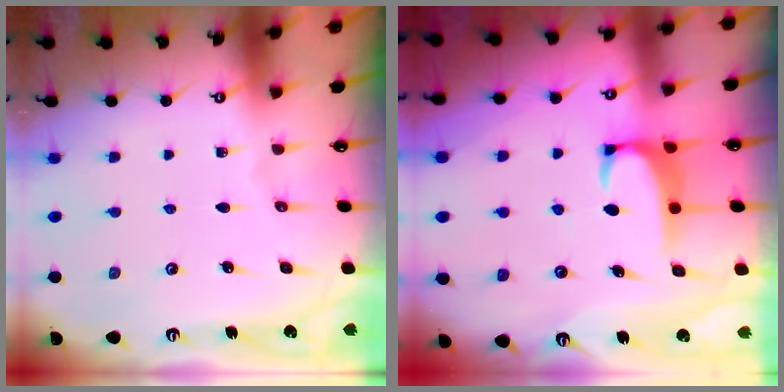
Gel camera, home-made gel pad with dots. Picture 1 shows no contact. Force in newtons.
{"total": 1.8, "press": 1.8, "slide": 0.4}